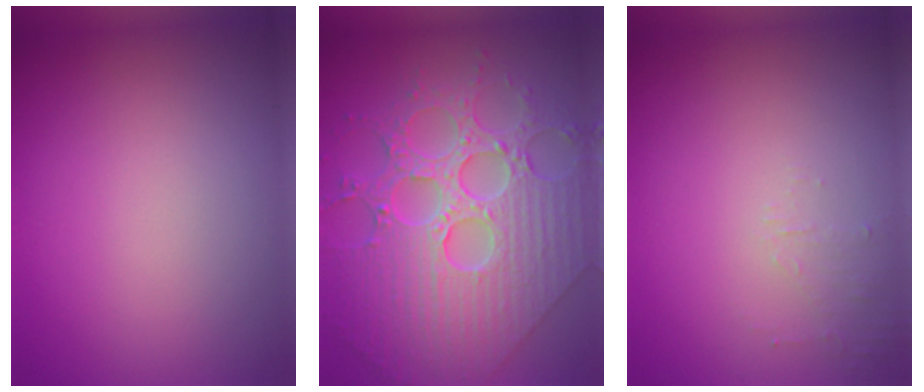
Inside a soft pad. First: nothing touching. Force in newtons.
{"total": 9.4, "press": 7.0, "slide": 6.2}
{"total": 1.3, "press": 1.2, "slide": 0.3}